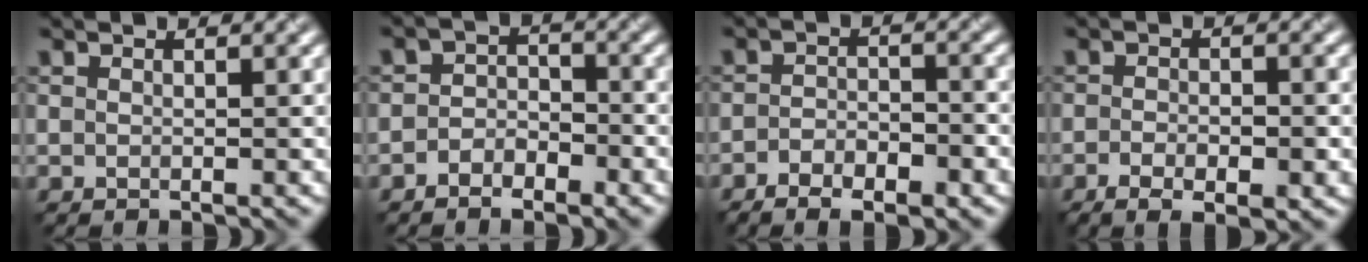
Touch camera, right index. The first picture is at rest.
{"total": 2.3, "force": [-1.5, 1.4, 1.0], "torque": [-0.016, 0.013, -0.033]}
{"total": 4.7, "force": [-2.9, 2.1, 3.2], "torque": [-0.051, 0.003, -0.046]}
{"total": 4.6, "force": [-1.8, 1.8, 3.8], "torque": [-0.063, 0.001, -0.017]}